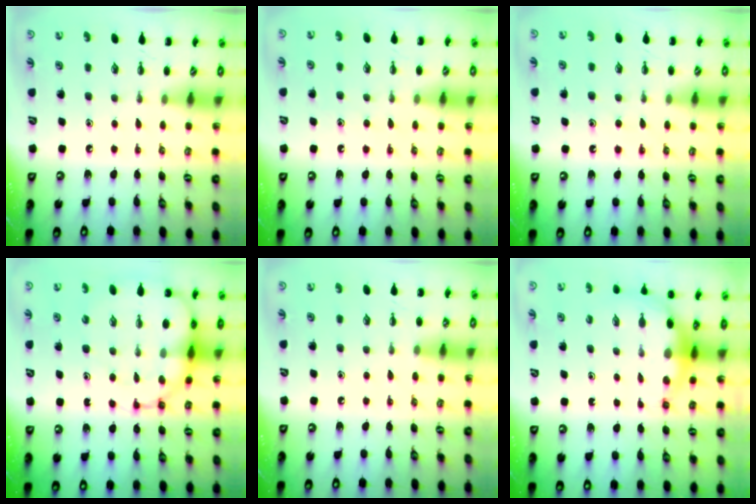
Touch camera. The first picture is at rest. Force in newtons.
{"total": 7.7, "press": 7.6, "slide": 1.2}
{"total": 10.8, "press": 10.8, "slide": 1.1}
{"total": 15.3, "press": 14.9, "slide": 3.5}
{"total": 6.3, "press": 6.0, "slide": 1.9}
{"total": 6.8, "press": 6.7, "slide": 1.6}